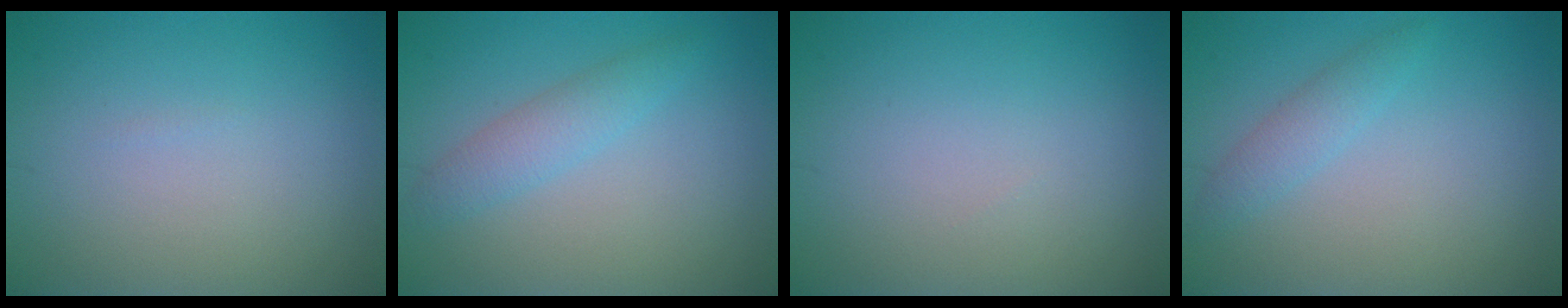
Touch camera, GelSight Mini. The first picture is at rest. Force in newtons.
{"total": 2.4, "press": 2.4, "slide": 0.1}
{"total": 0.0}
{"total": 1.8, "press": 1.8, "slide": 0.1}